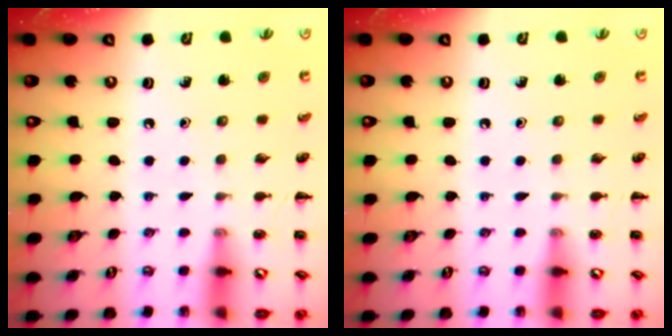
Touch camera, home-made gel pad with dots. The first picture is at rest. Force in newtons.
{"total": 0.0}